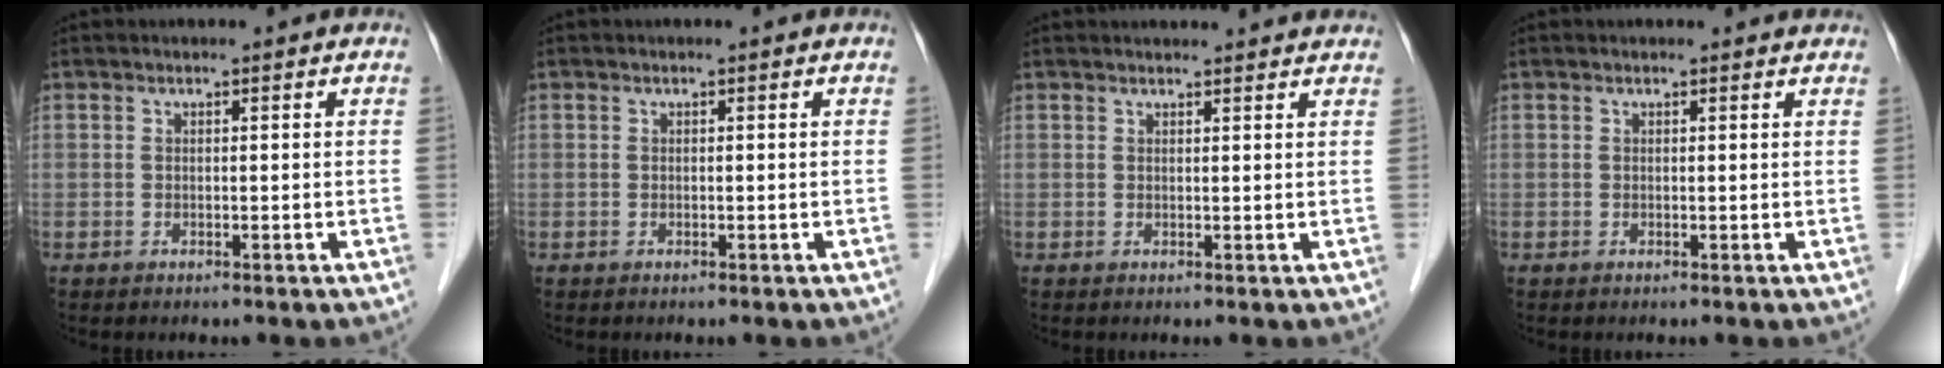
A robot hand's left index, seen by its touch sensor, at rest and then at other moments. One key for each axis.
{"total": 0.0}
{"total": 7.8, "fx": 7.5, "fy": 0.9, "fz": 2.0, "tx": -0.020, "ty": 0.028, "tz": 0.076}
{"total": 2.0, "fx": 1.9, "fy": 0.4, "fz": 0.3, "tx": -0.013, "ty": 0.012, "tz": 0.015}